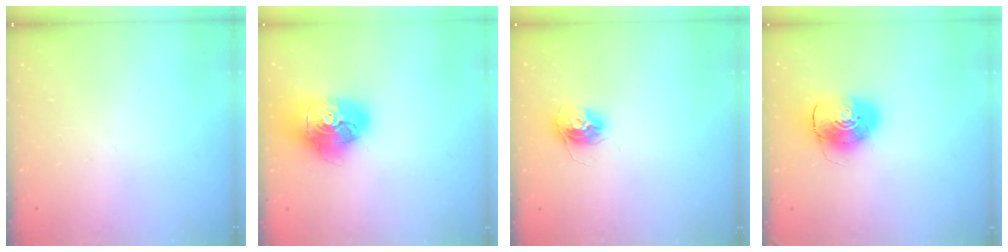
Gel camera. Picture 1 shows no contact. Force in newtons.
{"total": 20.5, "press": 20.4, "slide": 2.4}
{"total": 11.4, "press": 11.4, "slide": 1.0}
{"total": 9.8, "press": 9.7, "slide": 1.4}